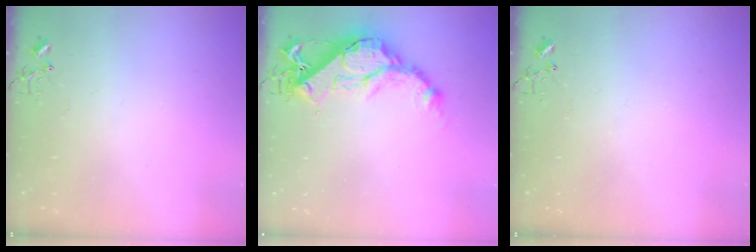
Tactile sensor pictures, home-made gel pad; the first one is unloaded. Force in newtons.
{"total": 17.2, "press": 17.1, "slide": 1.3}
{"total": 0.0}